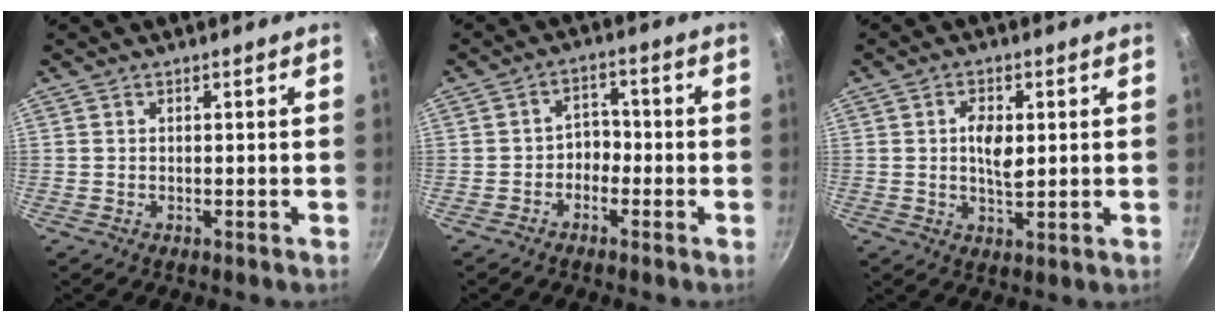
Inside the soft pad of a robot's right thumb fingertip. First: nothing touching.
{"total": 3.6, "force": [-1.6, 2.7, 1.8], "torque": [0.000, 0.025, -0.031]}
{"total": 5.5, "force": [0.8, 2.8, 4.6], "torque": [-0.072, -0.003, 0.013]}